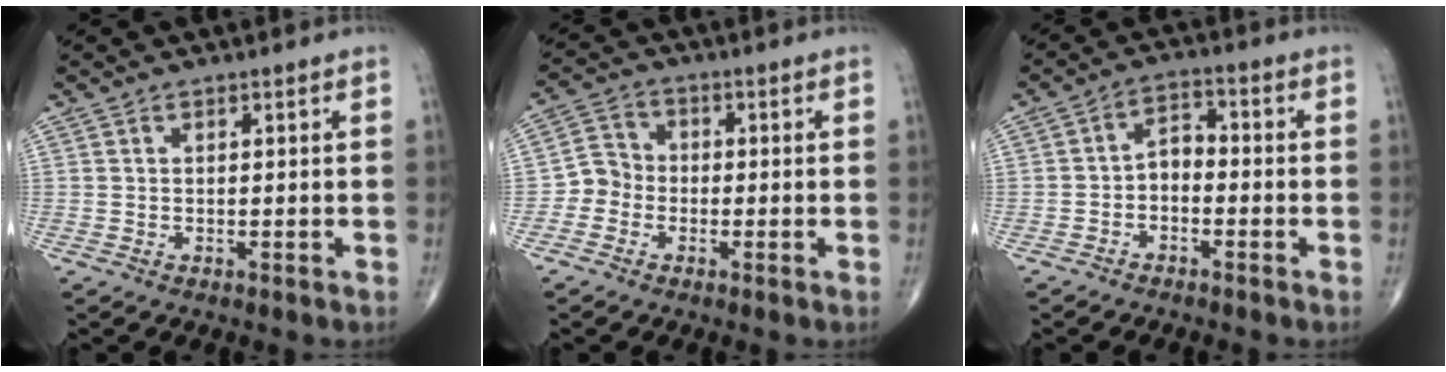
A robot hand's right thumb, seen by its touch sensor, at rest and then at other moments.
{"total": 4.4, "force": [-1.6, 4.0, 0.9], "torque": [0.008, 0.015, -0.044]}
{"total": 4.4, "force": [-1.6, 2.9, 2.9], "torque": [-0.039, 0.031, -0.038]}